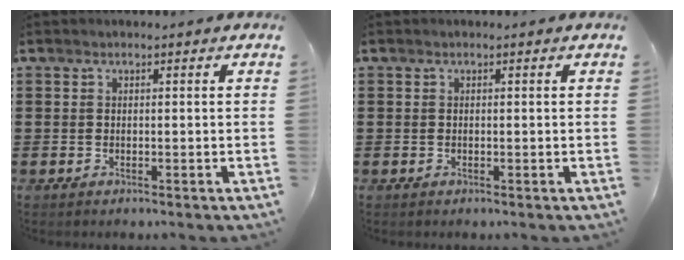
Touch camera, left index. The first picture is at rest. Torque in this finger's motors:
{"motor_torque": [-0.08, 0.03, -0.03, -0.01]}